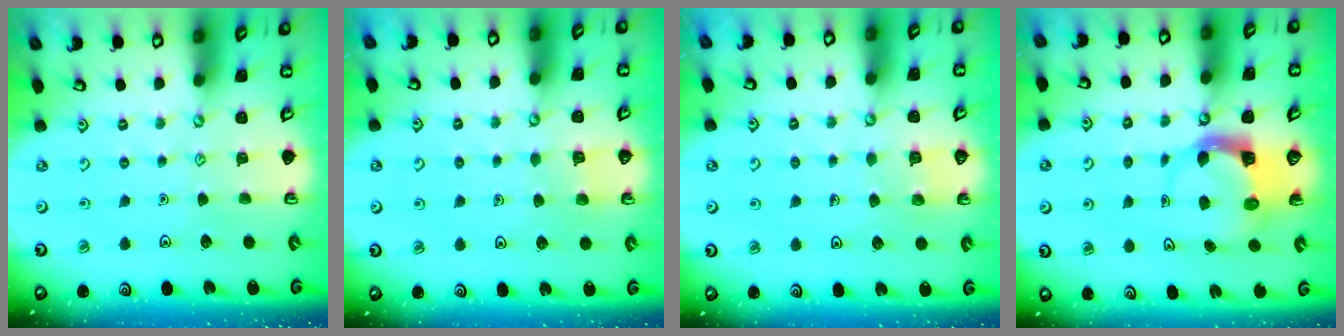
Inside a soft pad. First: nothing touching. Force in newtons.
{"total": 2.6, "press": 2.6, "slide": 0.2}
{"total": 3.0, "press": 3.0, "slide": 0.2}
{"total": 5.0, "press": 4.9, "slide": 0.9}